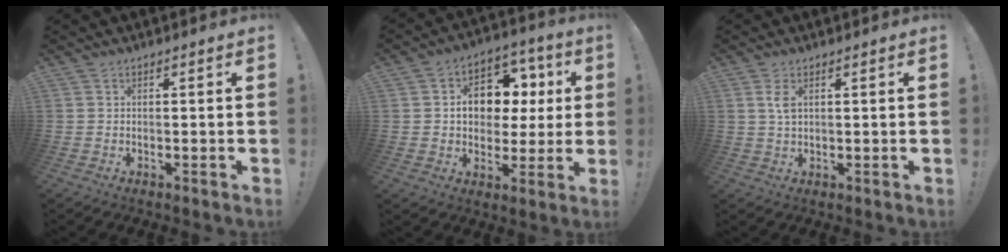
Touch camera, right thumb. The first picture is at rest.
{"total": 11.7, "force": [2.1, 9.4, 6.6], "torque": [-0.090, -0.006, 0.047]}
{"total": 3.4, "force": [1.2, 1.6, 2.8], "torque": [-0.043, -0.001, 0.017]}